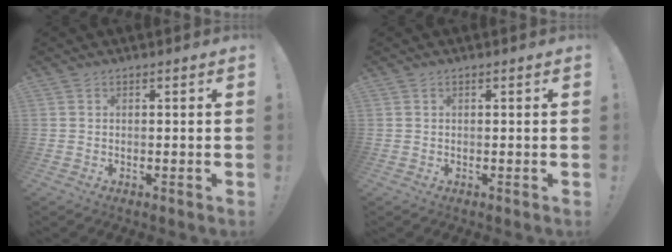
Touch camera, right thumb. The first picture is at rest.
{"total": 0.0}